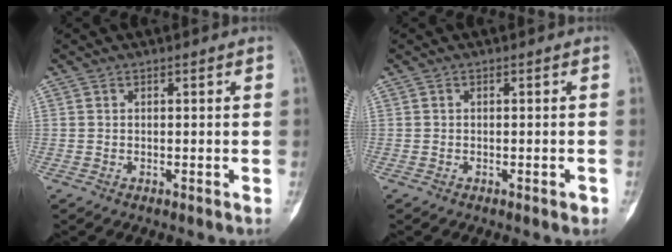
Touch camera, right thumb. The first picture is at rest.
{"total": 1.1, "force": [-0.6, 0.4, 0.8], "torque": [-0.012, -0.001, -0.007]}